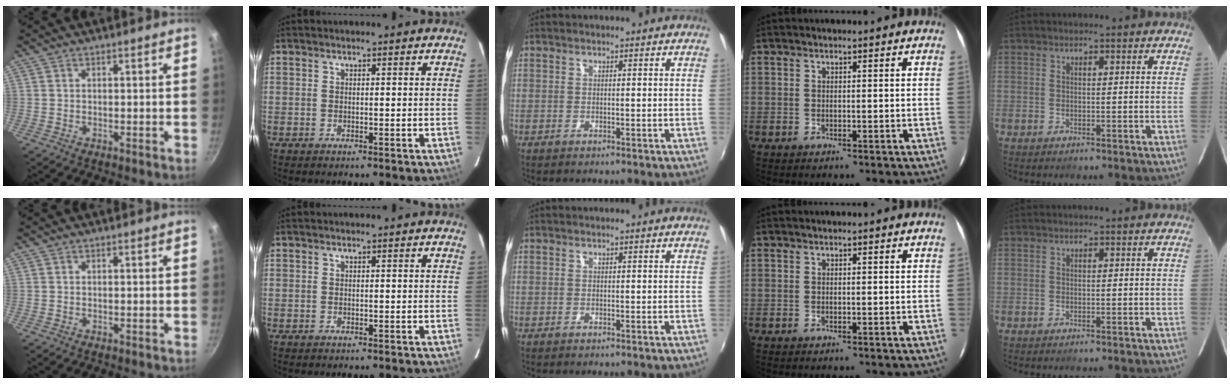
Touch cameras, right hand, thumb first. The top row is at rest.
{}